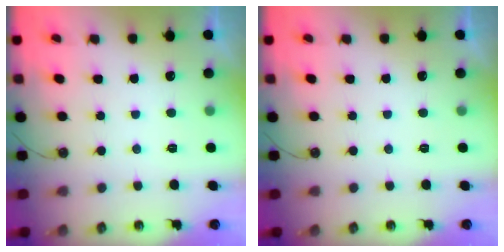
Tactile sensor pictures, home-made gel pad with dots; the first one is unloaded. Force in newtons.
{"total": 0.0}